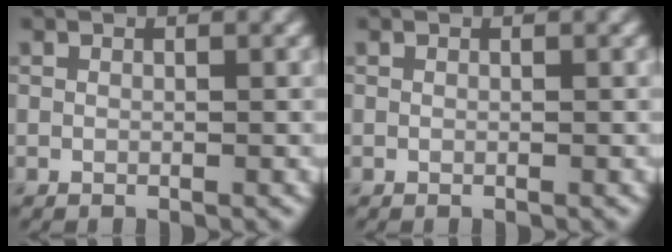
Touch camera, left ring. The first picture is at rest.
{"total": 0.0}